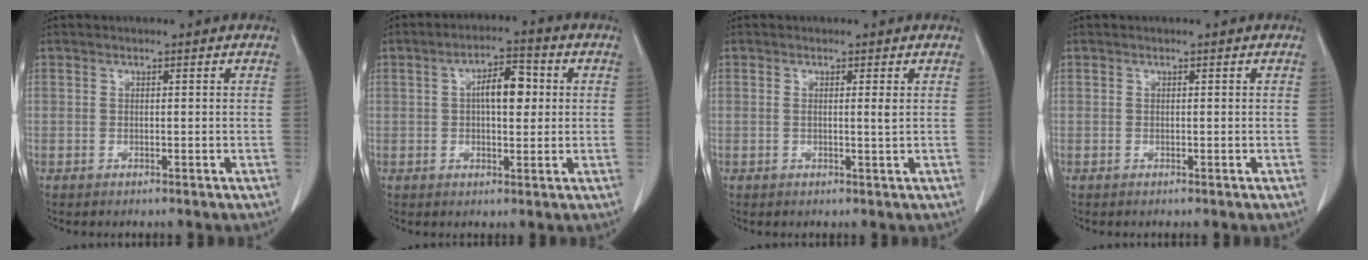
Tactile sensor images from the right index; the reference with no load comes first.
{"total": 6.5, "force": [1.1, 2.6, 5.9], "torque": [-0.095, 0.017, 0.015]}
{"total": 1.3, "force": [0.3, -0.2, 1.3], "torque": [-0.024, -0.003, 0.004]}
{"total": 0.0}